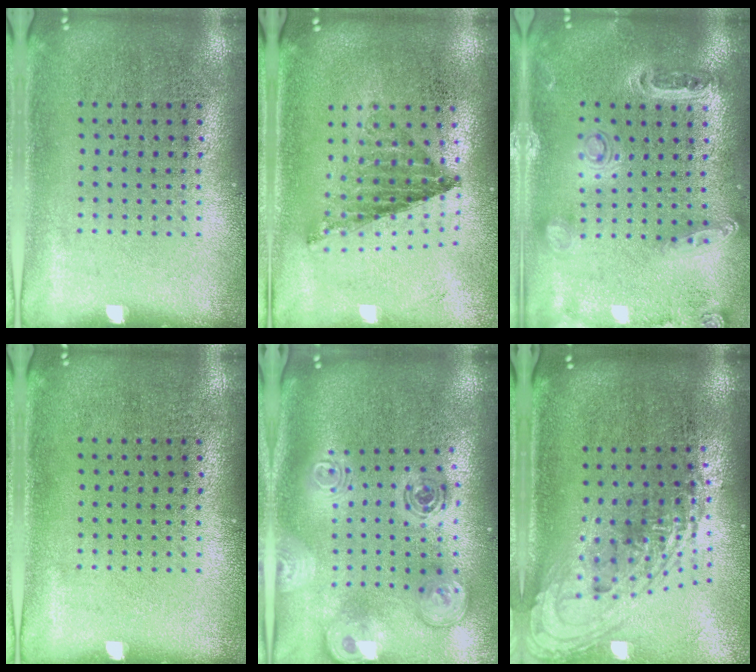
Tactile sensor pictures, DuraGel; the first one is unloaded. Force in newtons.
{"total": 0.8, "press": 0.8, "slide": 0.1}
{"total": 1.4, "press": 1.3, "slide": 0.3}
{"total": 0.0}
{"total": 2.3, "press": 1.8, "slide": 1.5}
{"total": 1.9, "press": 1.5, "slide": 1.2}